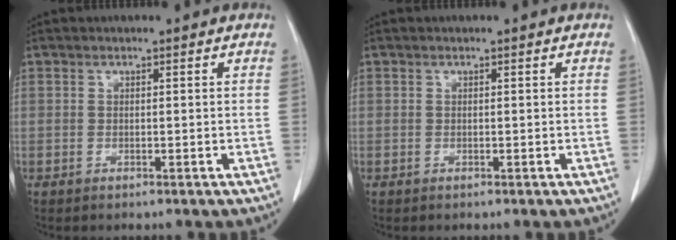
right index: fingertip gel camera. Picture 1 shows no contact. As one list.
[{"total": 0.0}]